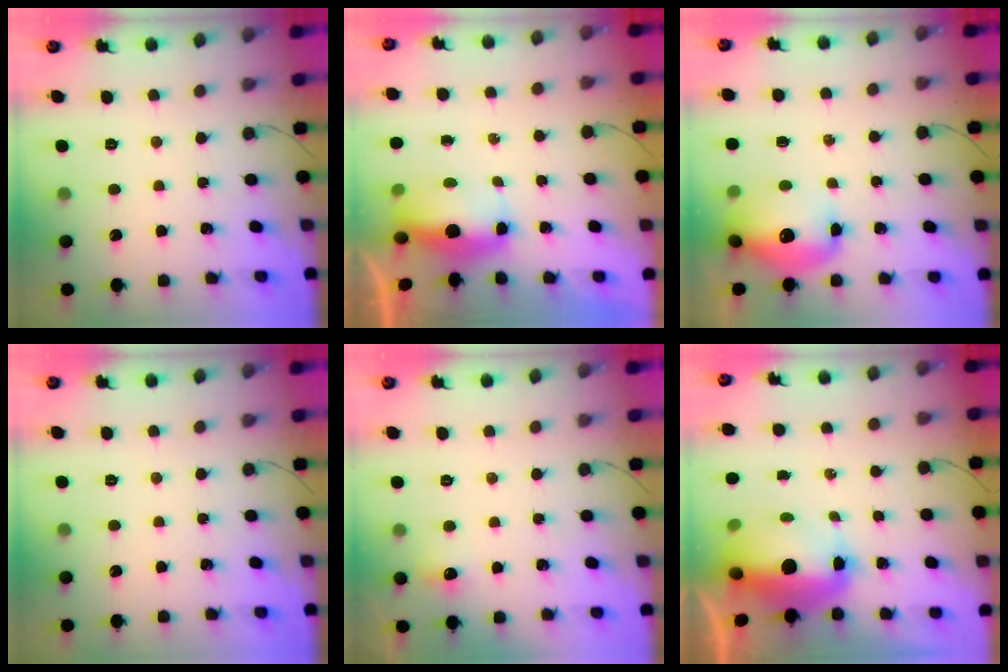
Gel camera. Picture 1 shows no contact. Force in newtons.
{"total": 7.1, "press": 6.5, "slide": 2.7}
{"total": 12.8, "press": 12.4, "slide": 3.3}
{"total": 0.0}
{"total": 5.4, "press": 5.1, "slide": 1.7}
{"total": 16.6, "press": 14.5, "slide": 8.2}